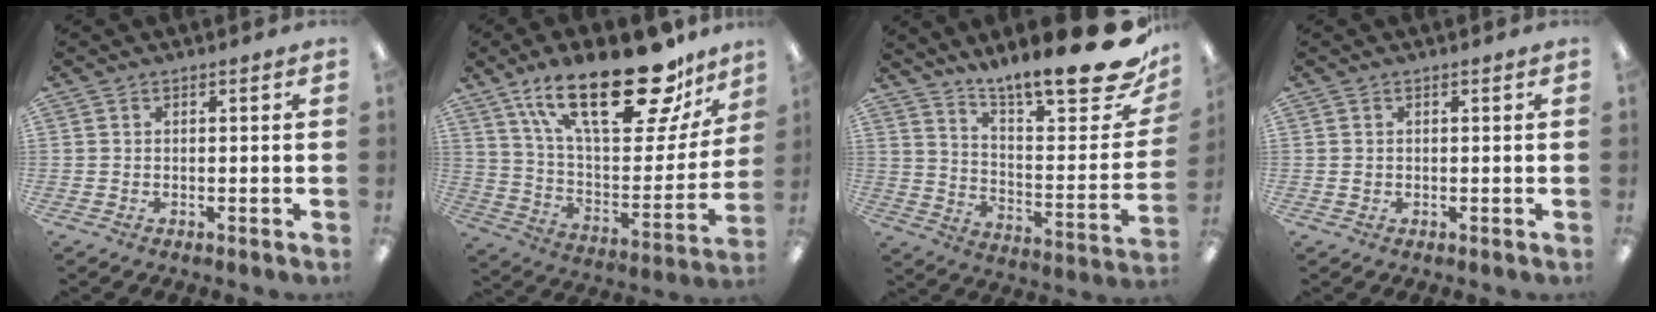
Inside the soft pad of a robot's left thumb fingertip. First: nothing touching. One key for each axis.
{"total": 29.1, "fx": 19.0, "fy": 10.6, "fz": 19.3, "tx": -0.304, "ty": -0.114, "tz": 0.320}
{"total": 18.5, "fx": 14.9, "fy": 2.3, "fz": 10.7, "tx": -0.156, "ty": -0.118, "tz": 0.238}
{"total": 0.7, "fx": 0.1, "fy": 0.7, "fz": 0.1, "tx": -0.002, "ty": 0.006, "tz": -0.001}